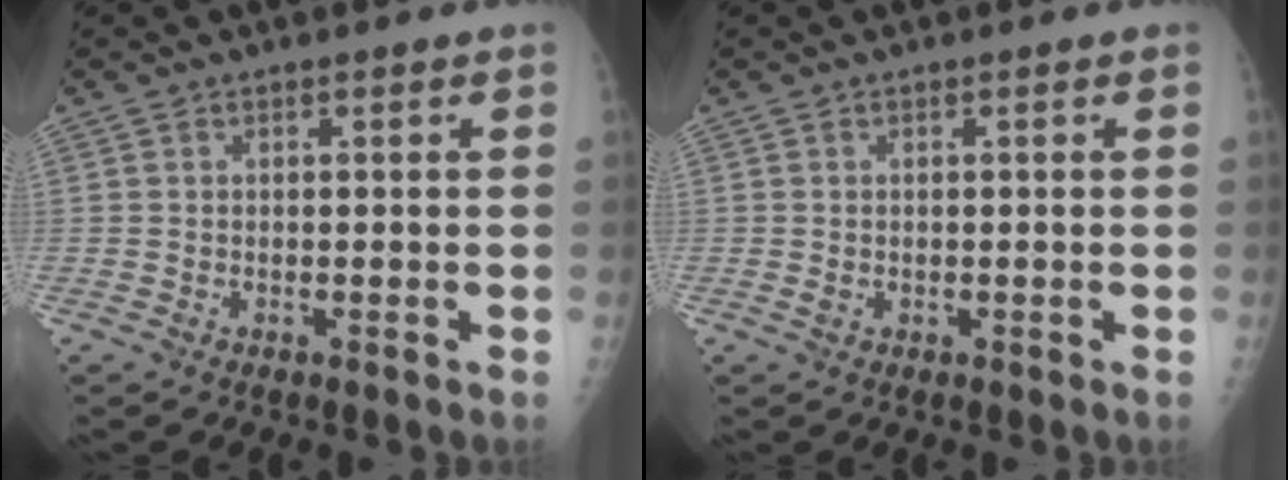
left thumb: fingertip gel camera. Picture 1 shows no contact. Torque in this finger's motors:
{"motor_torque": [-0.34, 0.14, 0.13, -0.01, 0.01]}